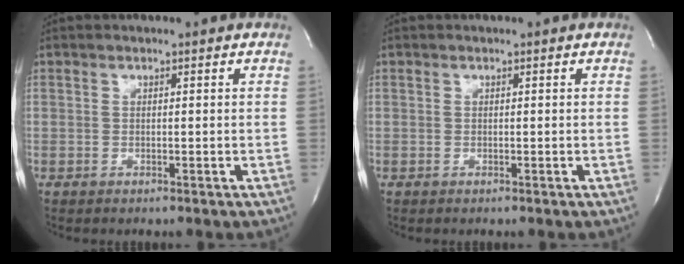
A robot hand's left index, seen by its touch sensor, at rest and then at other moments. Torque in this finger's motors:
{"motor_torque": [0.00, 0.00, 0.00, 0.00]}